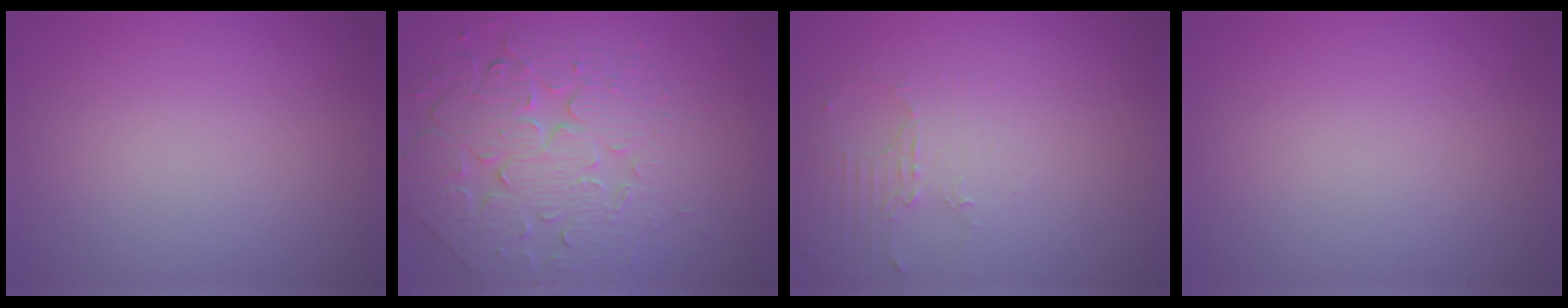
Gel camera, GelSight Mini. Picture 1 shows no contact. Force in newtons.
{"total": 7.5, "press": 5.9, "slide": 4.7}
{"total": 2.2, "press": 1.6, "slide": 1.5}
{"total": 0.0}